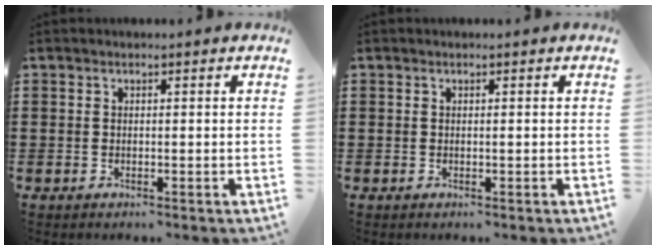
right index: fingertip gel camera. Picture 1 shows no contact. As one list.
[{"total": 0.0}]